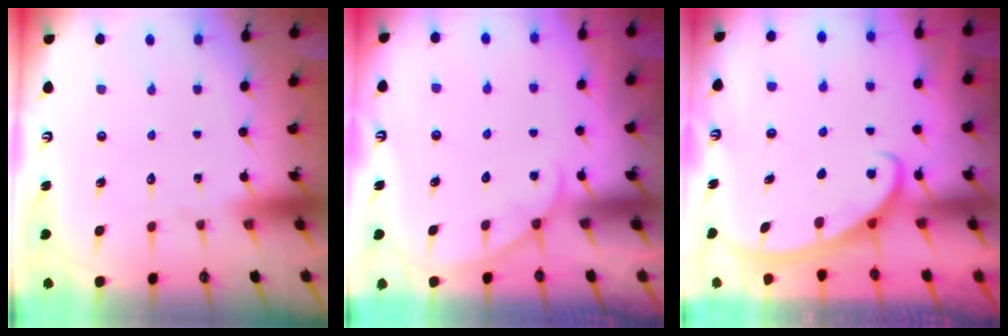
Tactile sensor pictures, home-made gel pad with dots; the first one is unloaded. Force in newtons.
{"total": 2.9, "press": 2.9, "slide": 0.3}
{"total": 3.0, "press": 3.0, "slide": 0.4}